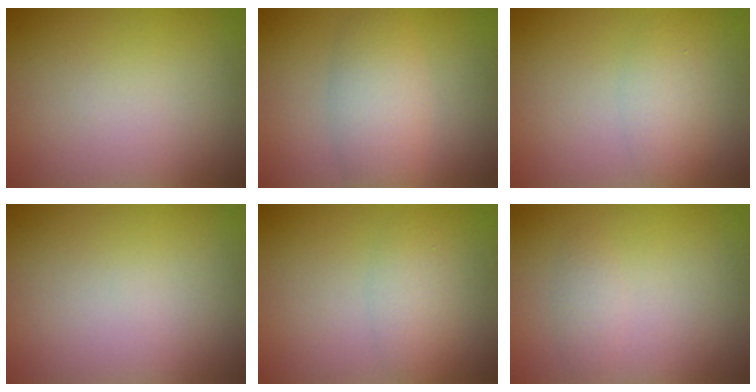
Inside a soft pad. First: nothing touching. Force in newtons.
{"total": 3.9, "press": 3.9, "slide": 0.1}
{"total": 2.2, "press": 2.2, "slide": 0.1}
{"total": 0.0}
{"total": 2.2, "press": 2.2, "slide": 0.1}
{"total": 1.1, "press": 1.1, "slide": 0.1}